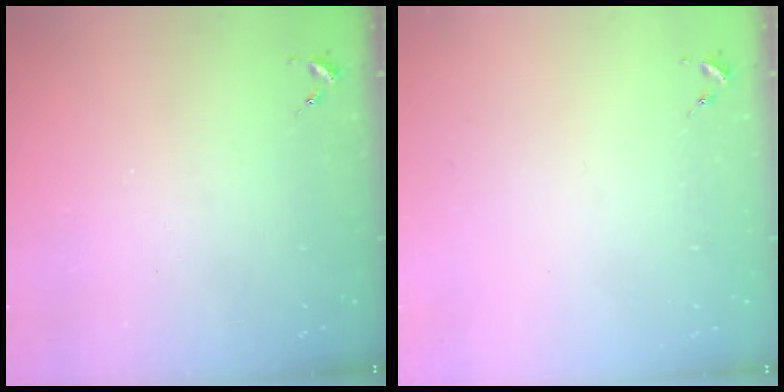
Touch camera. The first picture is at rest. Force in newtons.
{"total": 0.0}